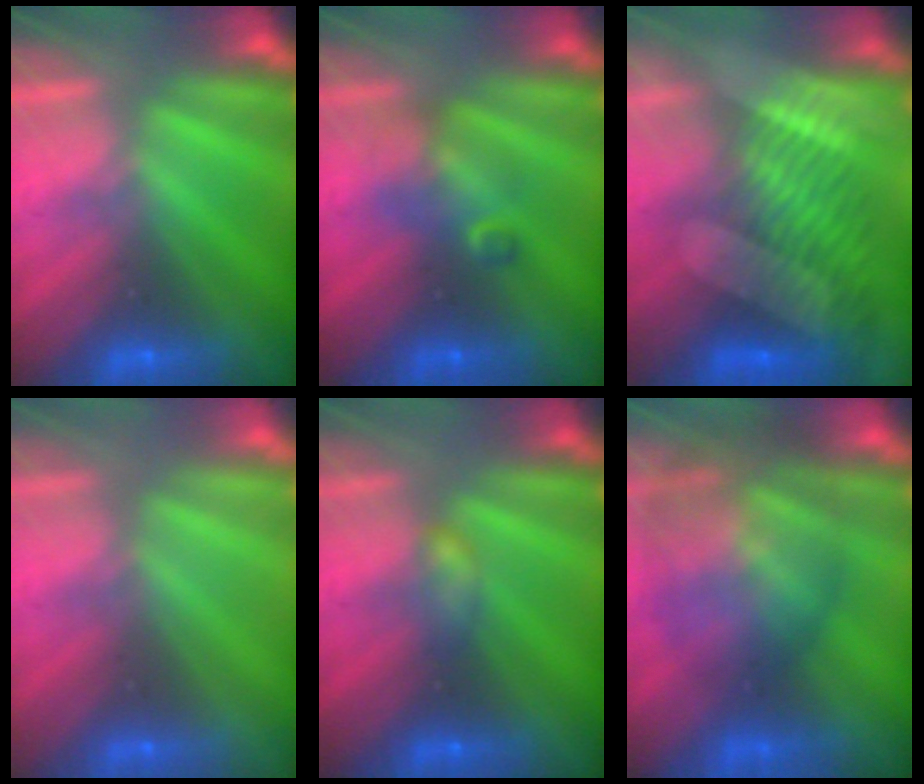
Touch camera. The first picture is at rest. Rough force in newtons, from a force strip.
{"total": 2.3}
{"total": 7.3}
{"total": 3.1}
{"total": 2.3}
{"total": 7.6}